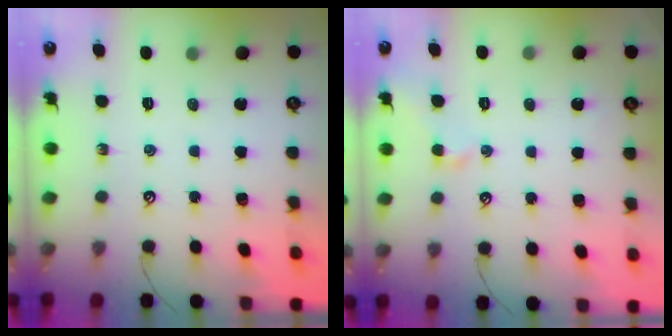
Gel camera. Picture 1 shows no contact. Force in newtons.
{"total": 1.9, "press": 1.8, "slide": 0.5}